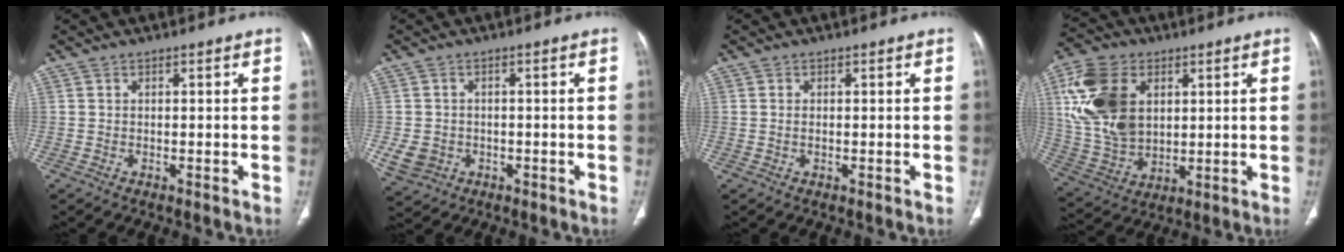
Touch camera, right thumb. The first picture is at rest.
{"total": 5.2, "force": [-1.3, 4.5, 2.2], "torque": [-0.040, 0.005, -0.012]}
{"total": 0.7, "force": [0.0, 0.4, 0.6], "torque": [-0.017, 0.002, 0.003]}
{"total": 17.6, "force": [4.7, 12.0, 12.1], "torque": [-0.233, -0.007, 0.100]}